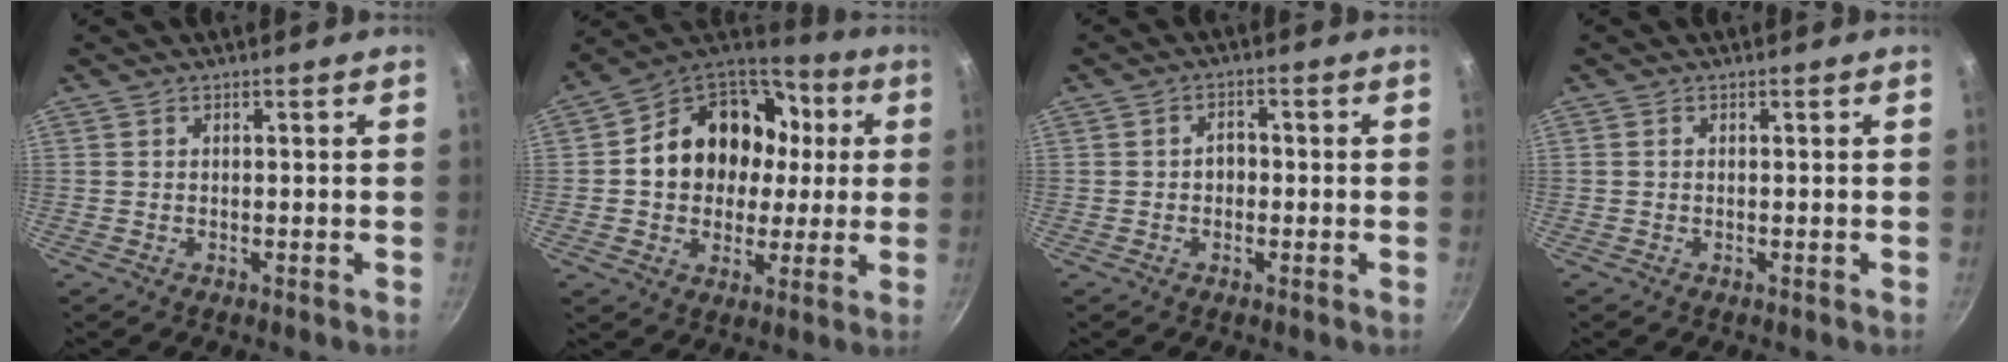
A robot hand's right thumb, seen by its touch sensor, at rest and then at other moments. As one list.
[{"total": 20.9, "force": [2.6, 17.1, 11.6], "torque": [-0.169, 0.036, 0.042]}, {"total": 2.8, "force": [-0.3, 2.2, 1.7], "torque": [-0.013, 0.009, -0.007]}, {"total": 0.0}]